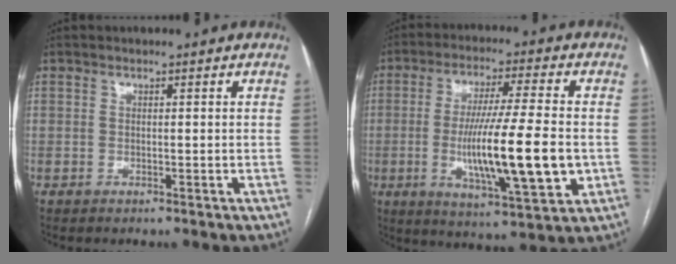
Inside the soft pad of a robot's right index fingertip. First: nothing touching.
{"total": 16.5, "force": [-2.5, 1.5, 16.3], "torque": [-0.290, -0.017, -0.040]}